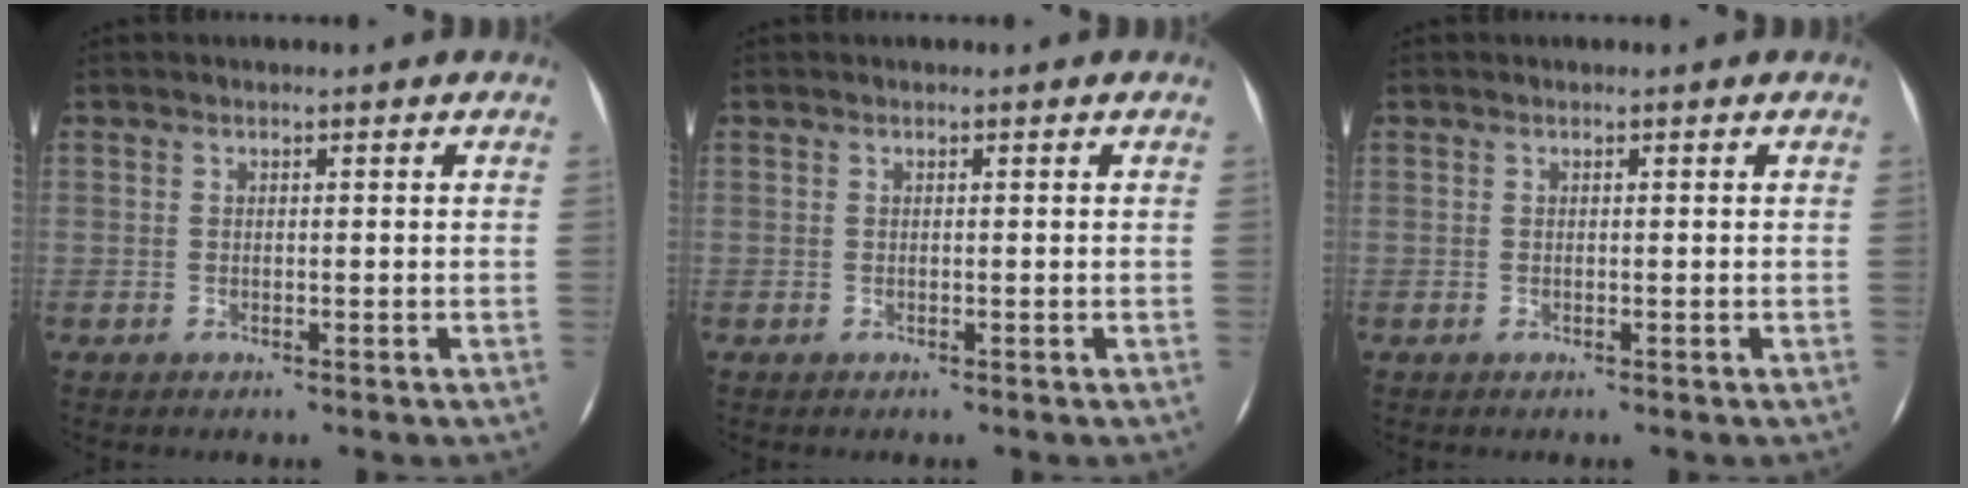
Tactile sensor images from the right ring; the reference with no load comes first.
{"total": 0.0}
{"total": 0.0}